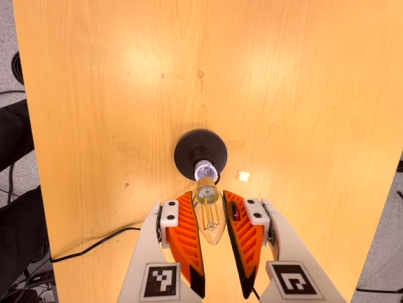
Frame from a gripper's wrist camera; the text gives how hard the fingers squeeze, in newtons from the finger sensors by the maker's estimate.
{"total": 12.6, "left": 14.0, "right": 11.1}